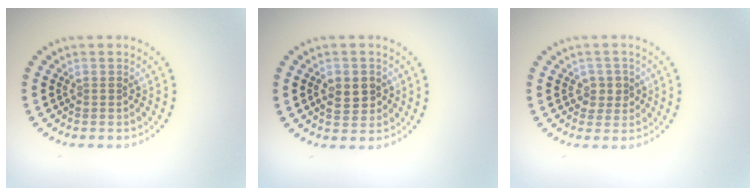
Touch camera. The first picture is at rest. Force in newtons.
{"total": 2.8, "press": 2.8, "slide": 0.3}
{"total": 1.7, "press": 1.7, "slide": 0.4}